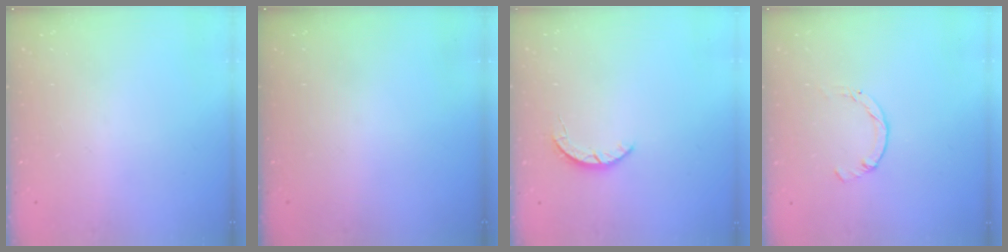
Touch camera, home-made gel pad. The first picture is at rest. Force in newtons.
{"total": 0.0}
{"total": 2.2, "press": 2.2, "slide": 0.4}
{"total": 0.0}